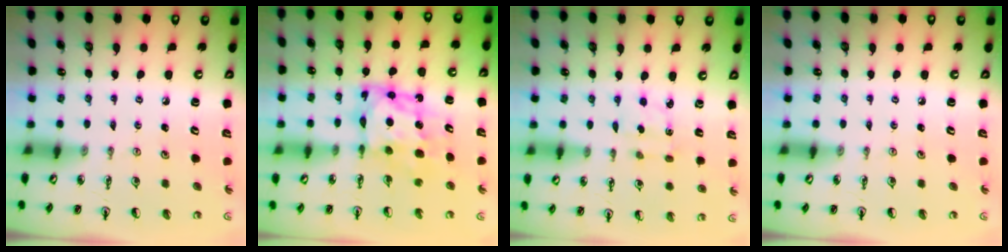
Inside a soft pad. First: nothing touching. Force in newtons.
{"total": 8.3, "press": 8.2, "slide": 1.2}
{"total": 2.4, "press": 2.3, "slide": 0.6}
{"total": 0.0}